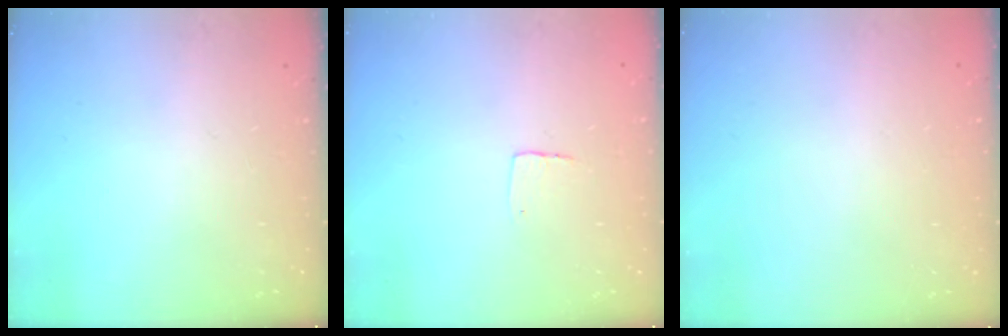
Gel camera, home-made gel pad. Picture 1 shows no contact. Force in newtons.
{"total": 4.3, "press": 4.3, "slide": 0.3}
{"total": 0.0}